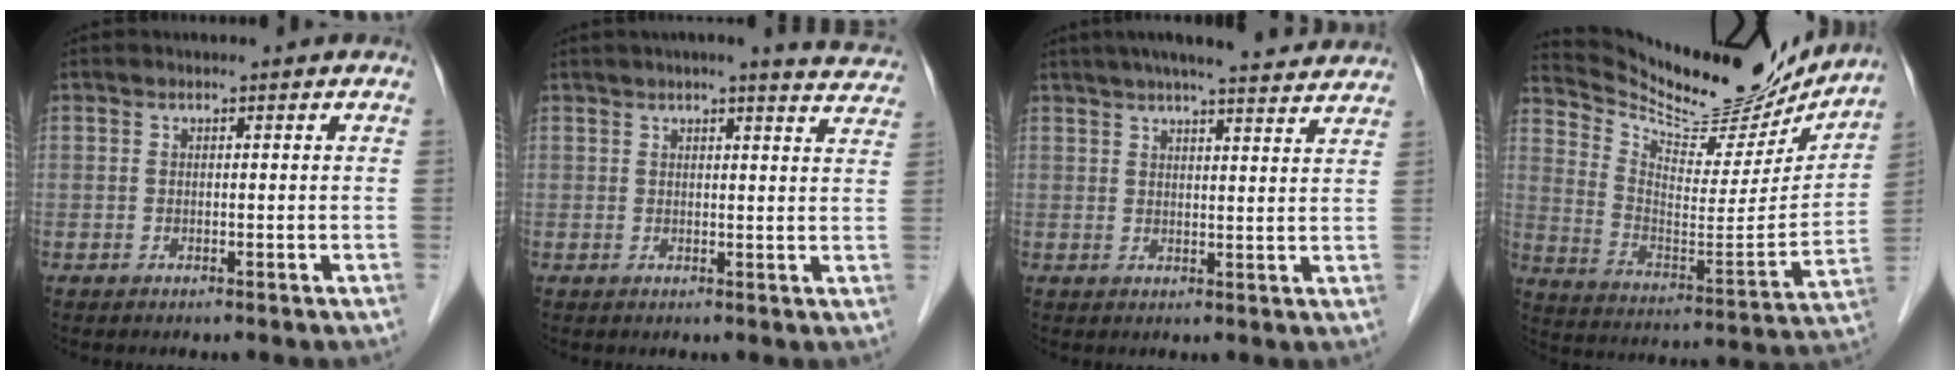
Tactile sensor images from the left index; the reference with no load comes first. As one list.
[{"total": 9.0, "force": [8.2, 0.7, 3.6], "torque": [-0.033, -0.001, 0.075]}, {"total": 15.8, "force": [14.1, 1.5, 6.8], "torque": [-0.100, 0.027, 0.180]}, {"total": 22.6, "force": [21.1, 4.7, 6.7], "torque": [-0.119, -0.047, 0.314]}]